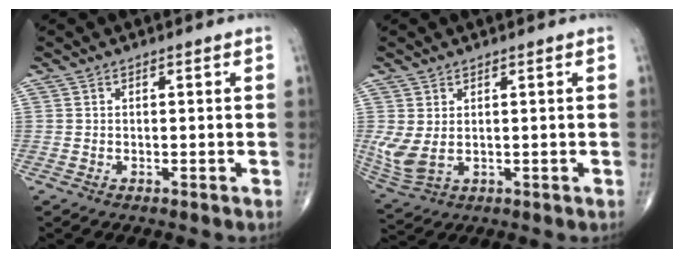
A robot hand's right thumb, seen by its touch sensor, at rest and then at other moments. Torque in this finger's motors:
{"motor_torque": [0.73, 0.66, 0.21, -0.43, 0.08]}